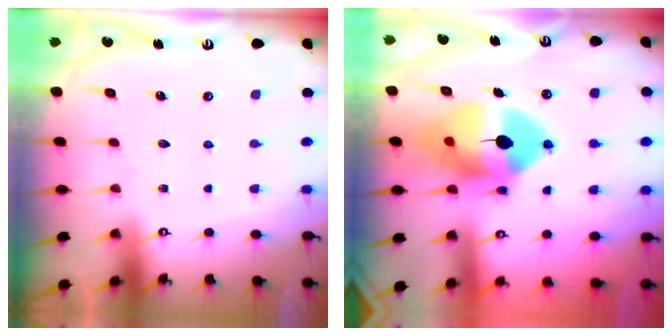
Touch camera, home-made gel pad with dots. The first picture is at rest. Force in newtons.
{"total": 15.1, "press": 15.0, "slide": 2.3}